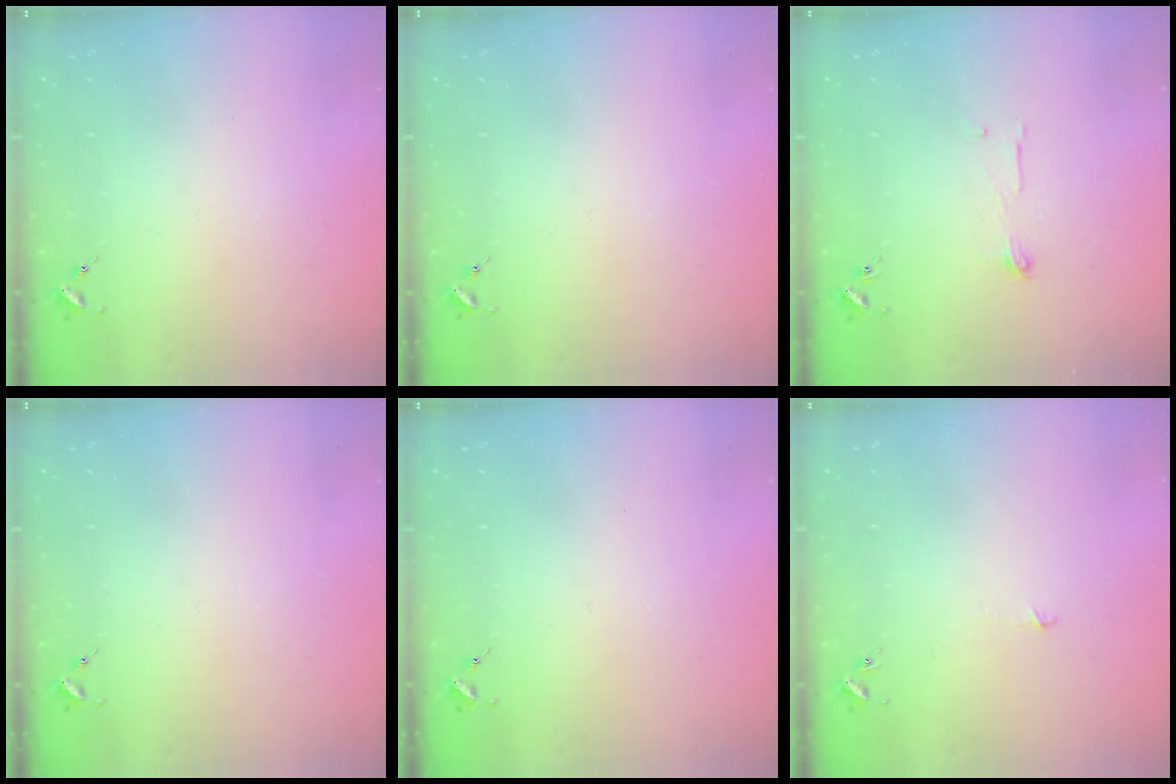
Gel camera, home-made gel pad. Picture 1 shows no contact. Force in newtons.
{"total": 0.0}
{"total": 4.9, "press": 4.9, "slide": 0.5}
{"total": 0.0}
{"total": 0.0}
{"total": 2.9, "press": 2.9, "slide": 0.3}